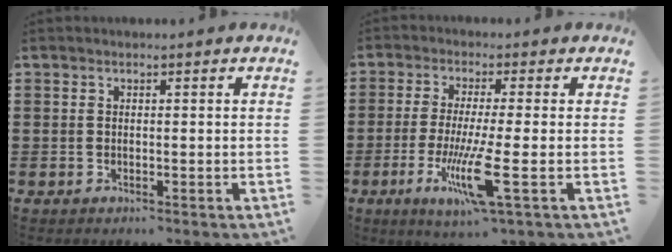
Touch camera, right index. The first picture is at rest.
{"total": 9.8, "force": [-2.9, 0.5, 9.3], "torque": [-0.193, -0.030, -0.055]}